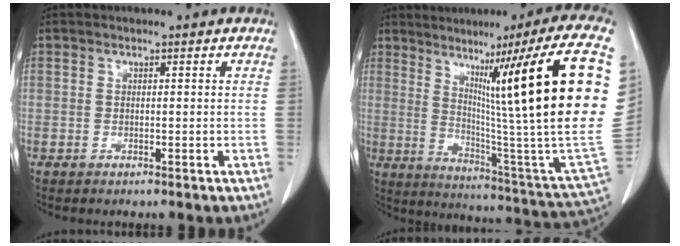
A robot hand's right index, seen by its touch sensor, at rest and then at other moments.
{"total": 30.1, "force": [9.0, 0.4, 28.7], "torque": [-0.332, 0.009, 0.133]}